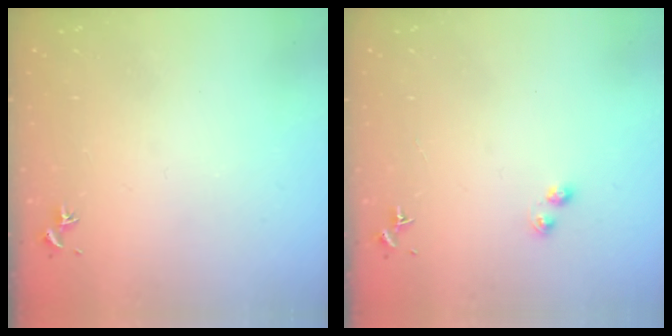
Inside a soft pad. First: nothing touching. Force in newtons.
{"total": 2.2, "press": 2.2, "slide": 0.2}